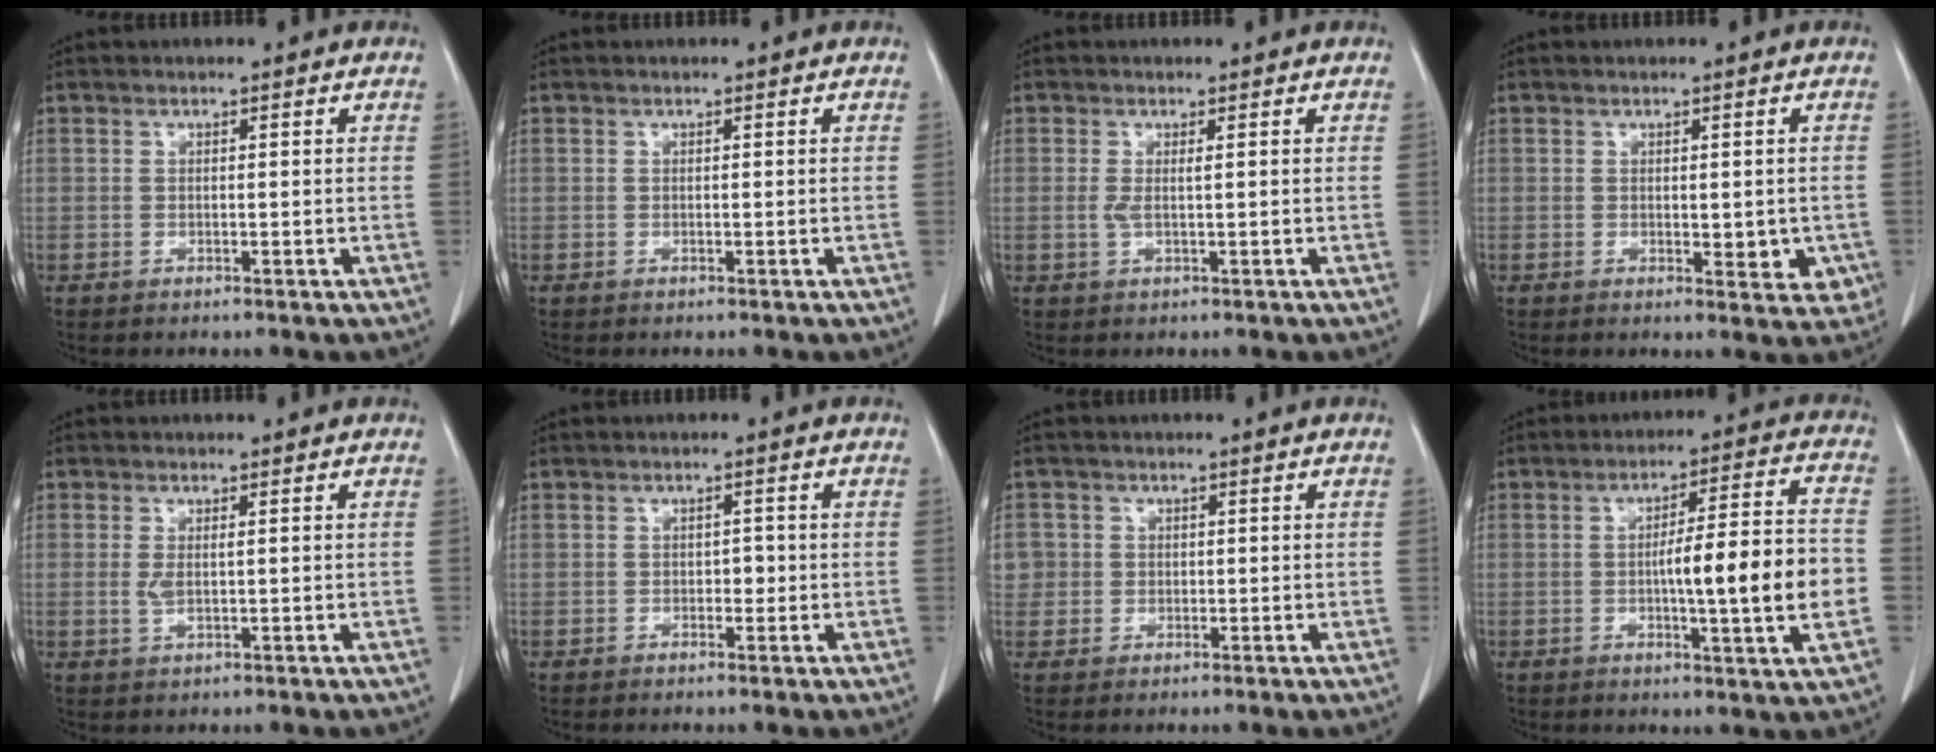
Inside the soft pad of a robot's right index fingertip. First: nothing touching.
{"total": 0.0}
{"total": 1.6, "force": [0.2, 0.1, 1.6], "torque": [-0.034, 0.000, 0.005]}
{"total": 4.5, "force": [-0.9, 2.1, 3.9], "torque": [-0.028, -0.004, -0.004]}
{"total": 2.0, "force": [0.2, 0.6, 1.9], "torque": [-0.039, -0.003, 0.008]}
{"total": 1.3, "force": [-0.2, 0.9, 0.9], "torque": [-0.004, 0.005, -0.002]}
{"total": 3.2, "force": [0.2, 3.2, 0.2], "torque": [0.011, 0.011, 0.006]}
{"total": 13.0, "force": [-1.9, 0.5, 12.8], "torque": [-0.195, 0.008, -0.030]}